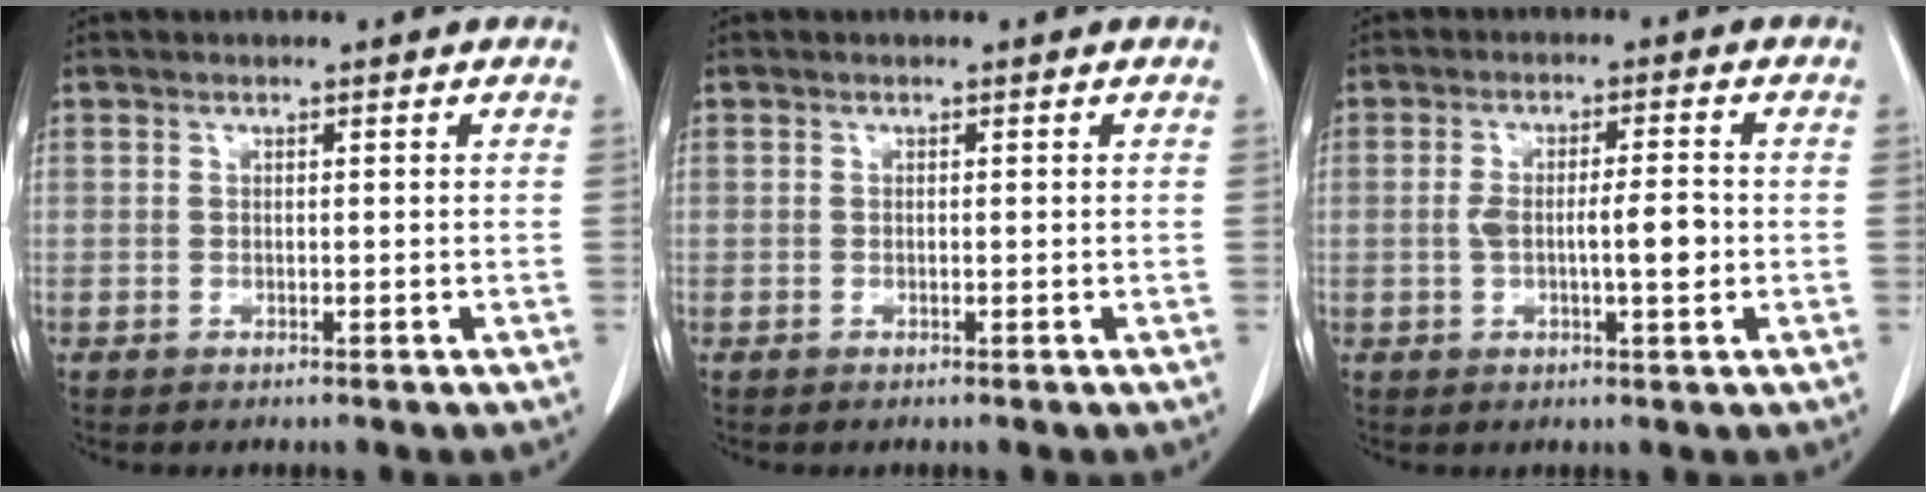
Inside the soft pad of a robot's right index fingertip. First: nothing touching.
{"total": 0.0}
{"total": 5.6, "force": [-0.7, 0.8, 5.5], "torque": [-0.099, 0.004, -0.010]}